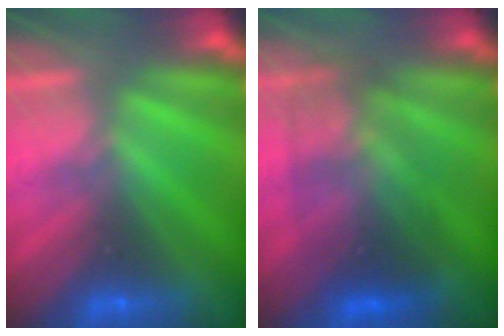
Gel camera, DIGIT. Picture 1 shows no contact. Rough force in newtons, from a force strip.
{"total": 2.9}